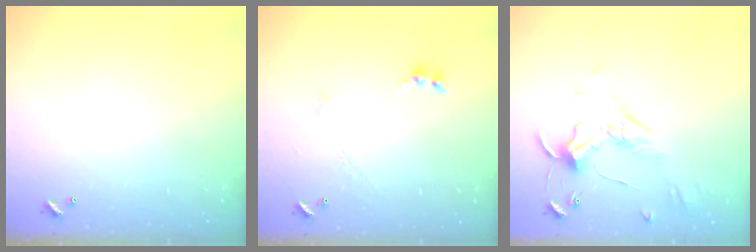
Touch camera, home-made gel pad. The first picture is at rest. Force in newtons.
{"total": 1.9, "press": 1.8, "slide": 0.4}
{"total": 1.7, "press": 1.6, "slide": 0.5}